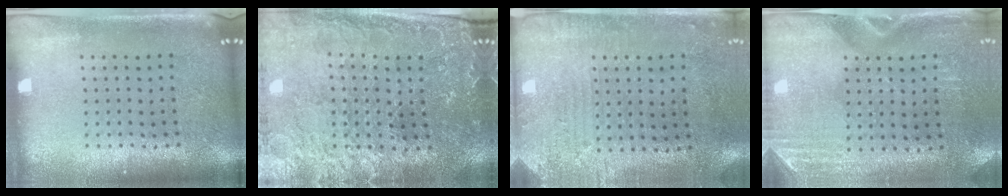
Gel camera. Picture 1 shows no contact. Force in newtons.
{"total": 1.5, "press": 1.4, "slide": 0.5}
{"total": 2.8, "press": 2.3, "slide": 1.7}
{"total": 3.0, "press": 2.6, "slide": 1.5}